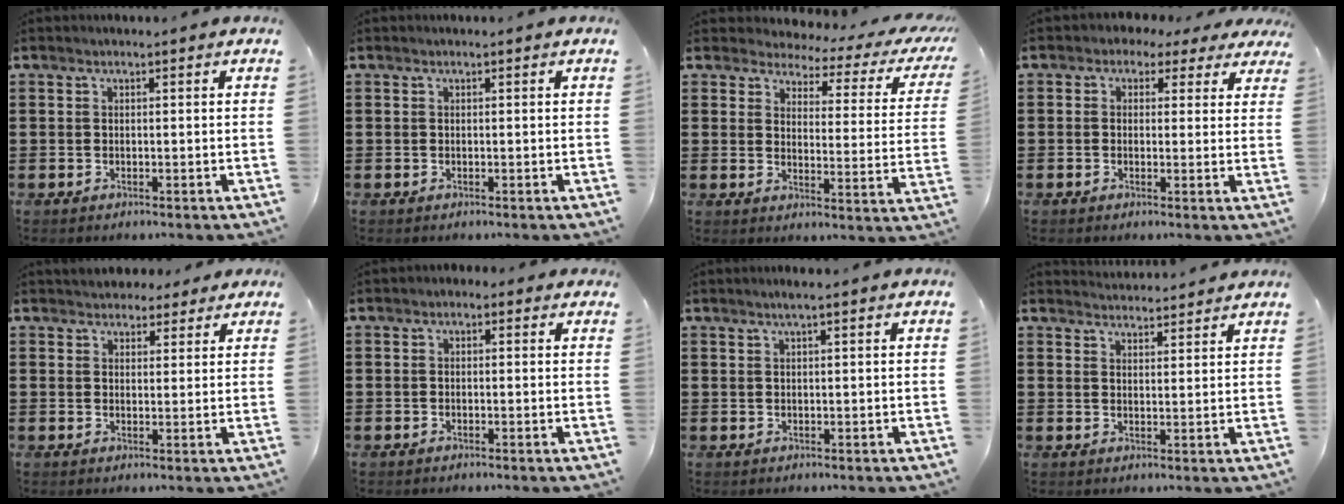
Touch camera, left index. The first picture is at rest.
{"total": 0.0}
{"total": 2.7, "force": [2.2, 0.8, 1.2], "torque": [-0.042, -0.017, 0.029]}
{"total": 2.1, "force": [1.0, 1.7, 0.7], "torque": [-0.023, 0.005, 0.016]}
{"total": 3.2, "force": [2.7, 1.8, 0.1], "torque": [-0.006, 0.001, 0.049]}
{"total": 1.0, "force": [-0.4, 0.8, 0.3], "torque": [-0.009, 0.004, -0.009]}
{"total": 1.4, "force": [0.8, 0.0, 1.2], "torque": [-0.023, 0.001, 0.015]}
{"total": 2.7, "force": [2.7, 0.1, -0.1], "torque": [-0.005, -0.009, 0.051]}